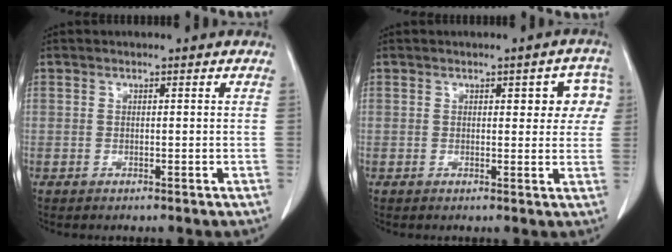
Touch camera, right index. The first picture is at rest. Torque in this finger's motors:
{"motor_torque": [0.13, 0.11, 0.05, 0.00]}